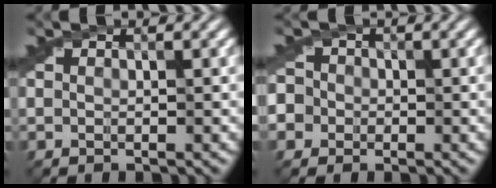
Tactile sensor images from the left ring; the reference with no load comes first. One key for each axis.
{"total": 5.1, "fx": -1.9, "fy": 4.5, "fz": 1.3, "tx": -0.023, "ty": 0.012, "tz": -0.058}